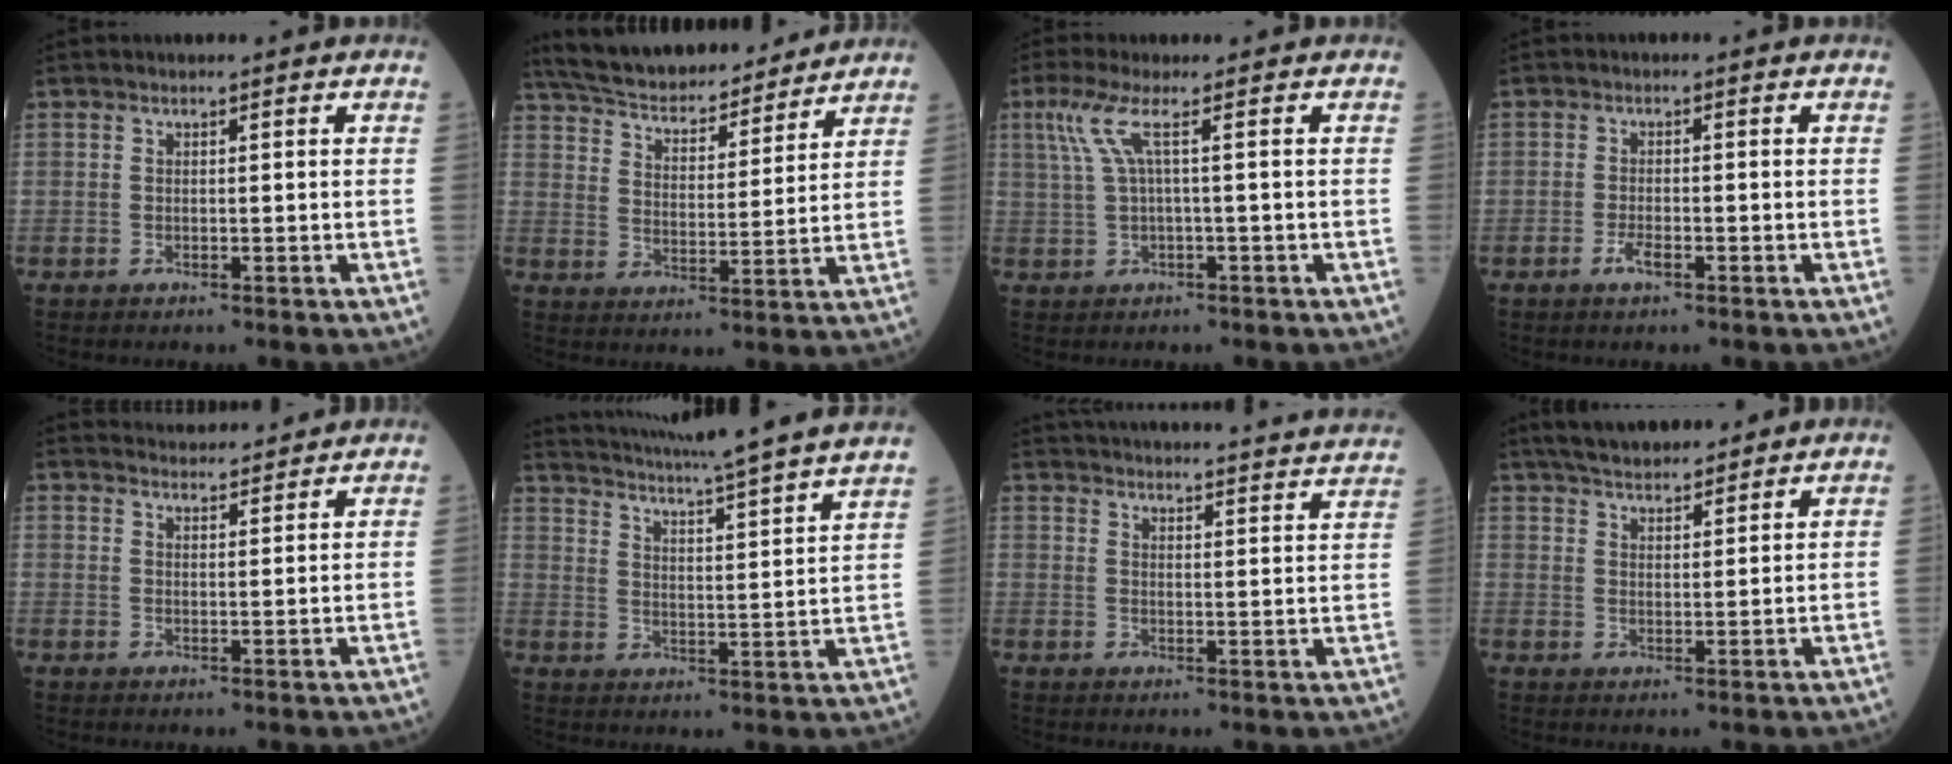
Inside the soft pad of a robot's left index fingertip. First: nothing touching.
{"total": 19.6, "force": [17.7, 4.2, 7.3], "torque": [-0.122, 0.021, 0.270]}
{"total": 3.8, "force": [1.1, -0.7, 3.6], "torque": [-0.090, 0.018, 0.031]}
{"total": 1.9, "force": [-1.1, 0.4, 1.4], "torque": [-0.029, 0.000, -0.023]}
{"total": 7.0, "force": [6.8, 0.7, 1.1], "torque": [-0.016, 0.022, 0.090]}
{"total": 24.1, "force": [21.8, -1.3, 10.2], "torque": [-0.172, -0.035, 0.287]}
{"total": 32.5, "force": [31.2, 2.1, 8.7], "torque": [-0.140, -0.062, 0.375]}
{"total": 10.6, "force": [9.4, 2.4, 4.3], "torque": [-0.065, 0.026, 0.146]}